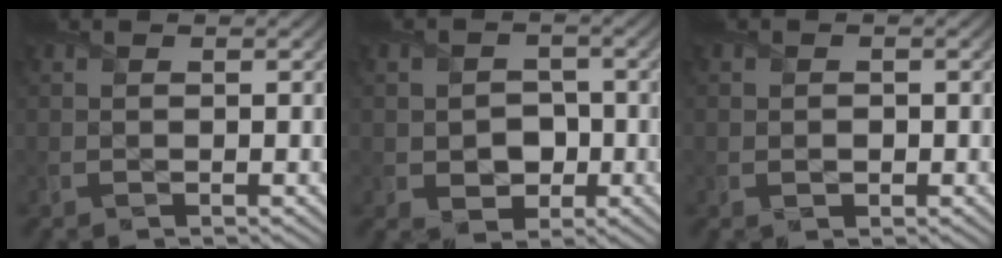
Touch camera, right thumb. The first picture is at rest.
{"total": 3.6, "force": [-0.6, 2.9, 2.0], "torque": [-0.041, -0.001, -0.015]}
{"total": 0.5, "force": [-0.1, 0.4, 0.3], "torque": [-0.007, -0.003, -0.002]}